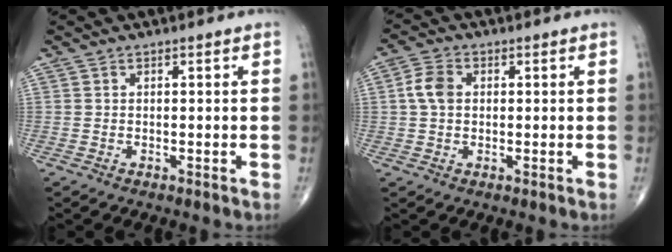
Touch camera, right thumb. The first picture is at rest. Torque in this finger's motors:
{"motor_torque": [-0.16, 0.22, 0.27, -0.12, 0.01]}